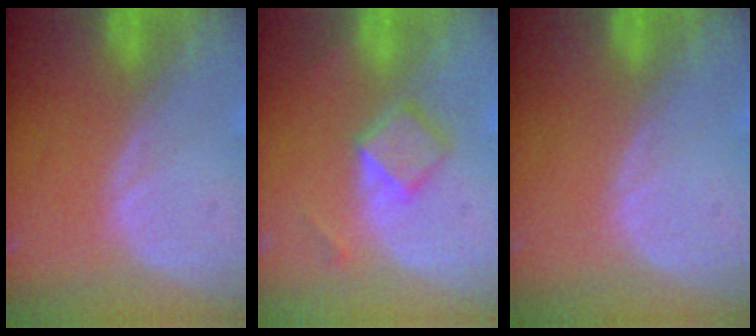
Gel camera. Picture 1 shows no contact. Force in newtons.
{"total": 4.3, "press": 4.3, "slide": 0.4}
{"total": 0.0}